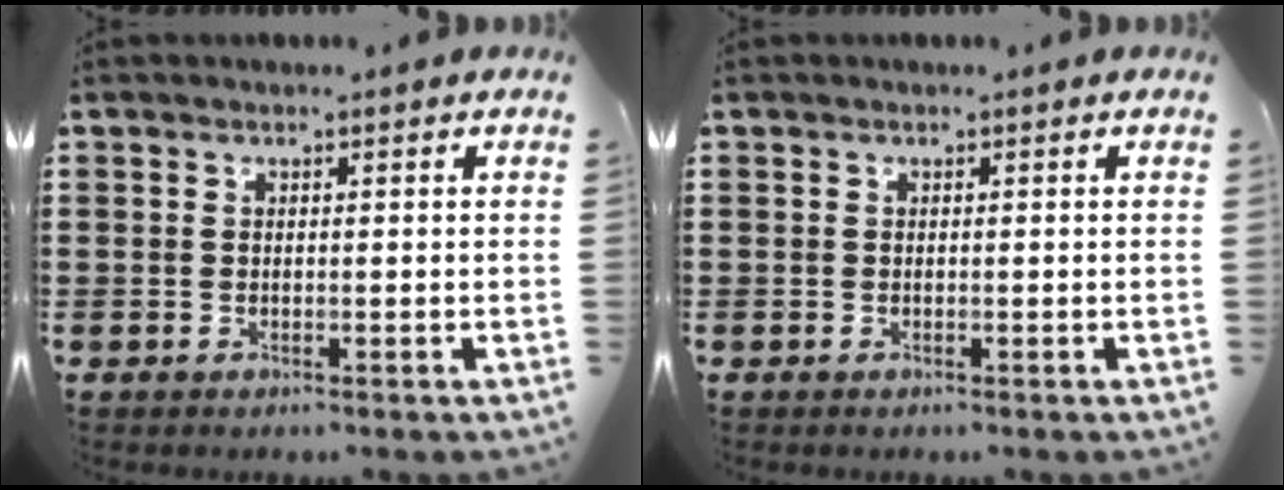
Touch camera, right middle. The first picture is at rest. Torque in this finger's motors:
{"motor_torque": [0.21, -0.43, -0.01, -0.01]}